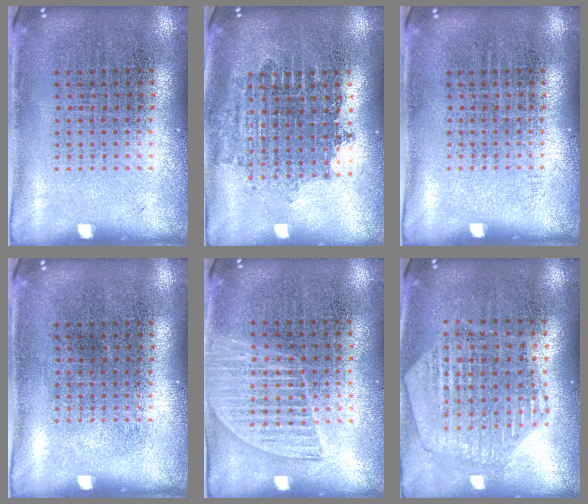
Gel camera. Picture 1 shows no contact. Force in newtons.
{"total": 1.8, "press": 1.4, "slide": 1.1}
{"total": 0.0}
{"total": 0.0}
{"total": 1.3, "press": 1.2, "slide": 0.6}
{"total": 1.2, "press": 1.2, "slide": 0.1}